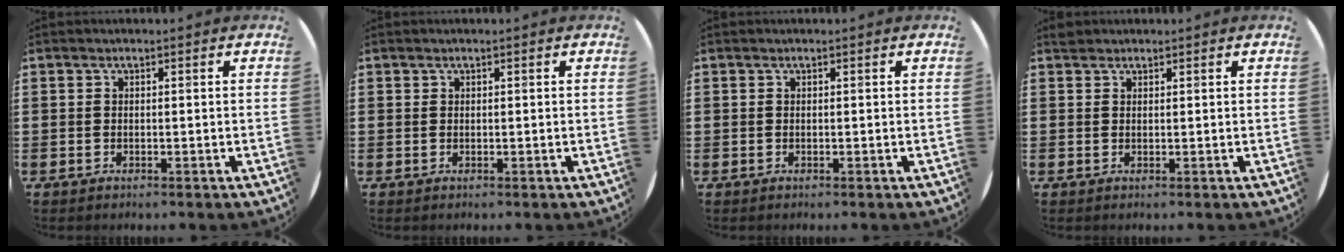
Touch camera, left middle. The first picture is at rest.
{"total": 0.0}
{"total": 0.0}
{"total": 1.0, "force": [0.9, 0.4, 0.0], "torque": [-0.001, 0.003, 0.017]}